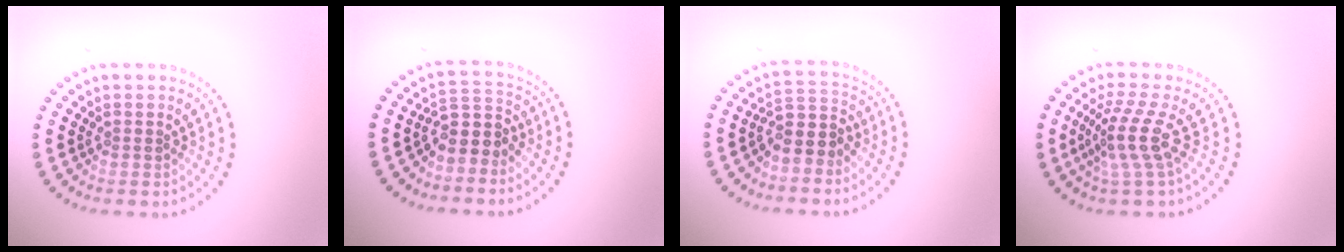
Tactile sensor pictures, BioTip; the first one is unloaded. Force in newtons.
{"total": 3.0, "press": 2.4, "slide": 1.8}
{"total": 2.9, "press": 2.3, "slide": 1.7}
{"total": 3.7, "press": 2.7, "slide": 2.5}